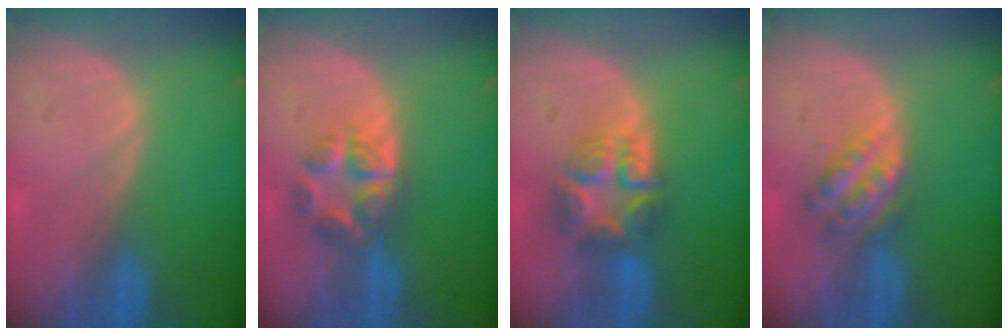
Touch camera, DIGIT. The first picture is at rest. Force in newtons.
{"total": 5.9, "press": 5.3, "slide": 2.5}
{"total": 7.8, "press": 6.7, "slide": 3.9}
{"total": 5.4, "press": 4.9, "slide": 2.2}